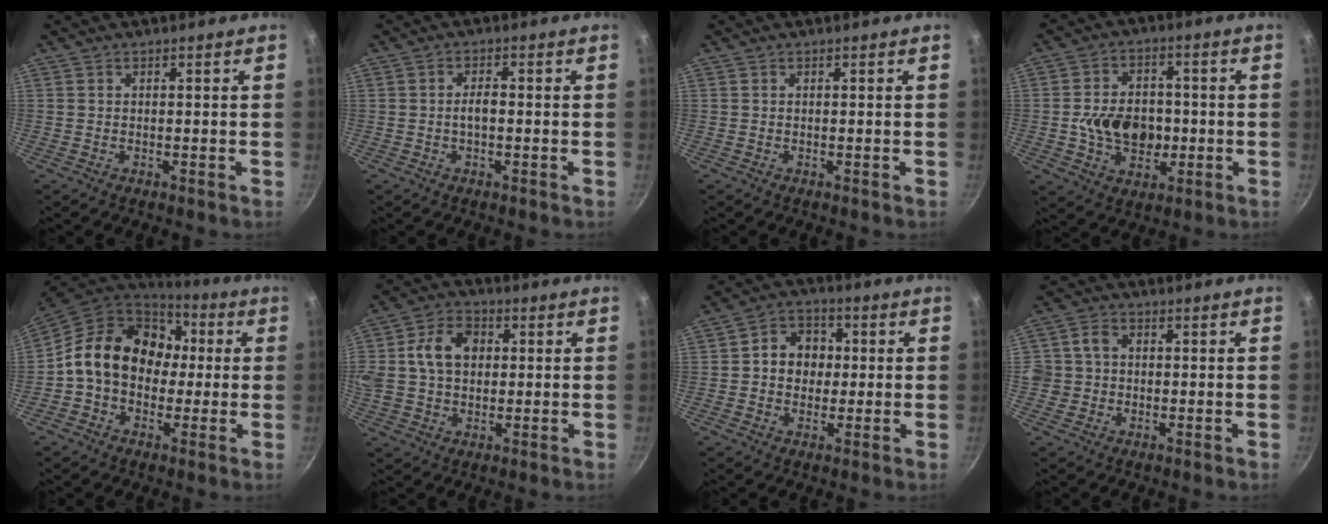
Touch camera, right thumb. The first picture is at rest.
{"total": 2.0, "force": [-0.2, 1.0, 1.7], "torque": [-0.027, 0.008, -0.005]}
{"total": 0.0}
{"total": 11.3, "force": [-1.4, 8.3, 7.6], "torque": [-0.098, 0.014, -0.023]}
{"total": 17.8, "force": [1.7, 13.9, 11.0], "torque": [-0.146, 0.041, 0.015]}
{"total": 14.5, "force": [2.5, 11.1, 9.0], "torque": [-0.165, 0.027, 0.034]}
{"total": 8.1, "force": [0.5, 6.8, 4.2], "torque": [-0.029, 0.011, -0.003]}
{"total": 4.5, "force": [-0.1, 4.1, 1.9], "torque": [-0.013, 0.009, -0.007]}